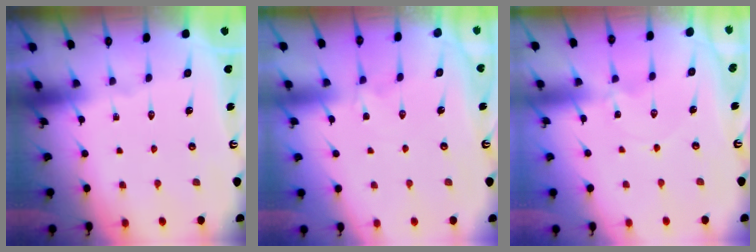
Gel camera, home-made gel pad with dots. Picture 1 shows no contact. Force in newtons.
{"total": 1.9, "press": 1.8, "slide": 0.5}
{"total": 0.5, "press": 0.5, "slide": 0.1}